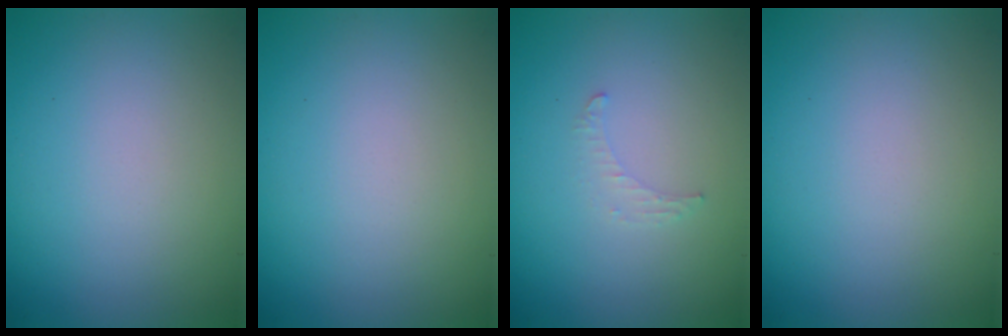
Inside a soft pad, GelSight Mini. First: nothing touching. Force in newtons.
{"total": 0.0}
{"total": 0.8, "press": 0.8, "slide": 0.3}
{"total": 0.0}